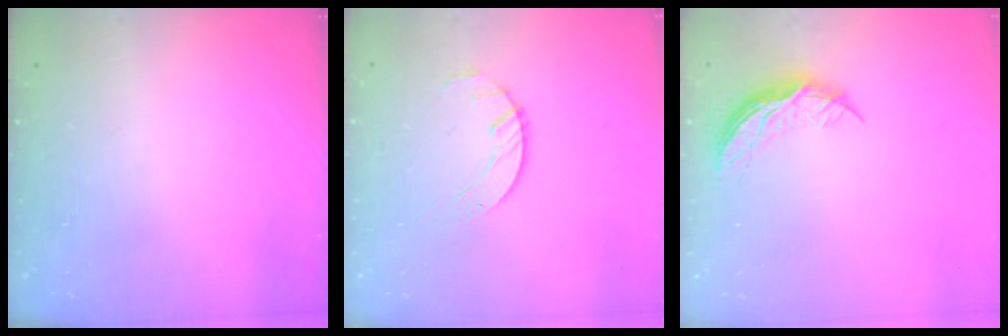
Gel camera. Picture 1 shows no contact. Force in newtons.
{"total": 1.7, "press": 1.7, "slide": 0.3}
{"total": 8.8, "press": 8.8, "slide": 0.5}